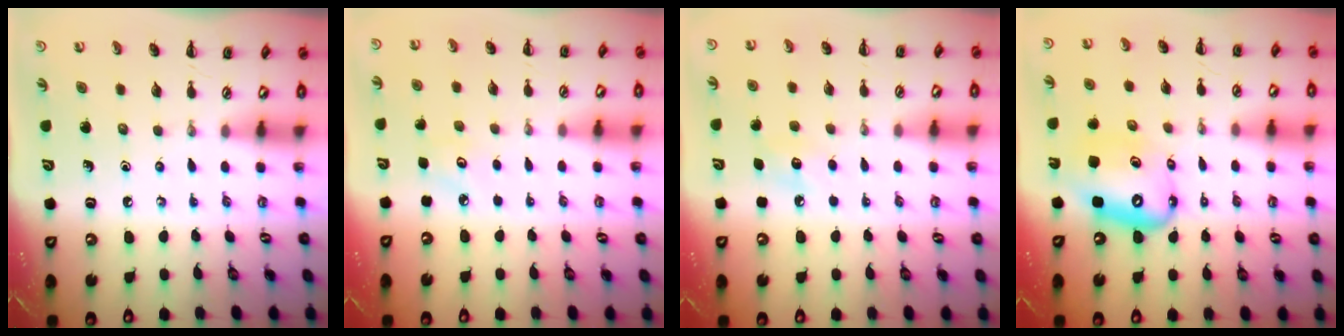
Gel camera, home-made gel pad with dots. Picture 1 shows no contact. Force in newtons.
{"total": 2.4, "press": 2.3, "slide": 0.6}
{"total": 6.7, "press": 6.4, "slide": 1.8}
{"total": 12.5, "press": 12.1, "slide": 3.1}